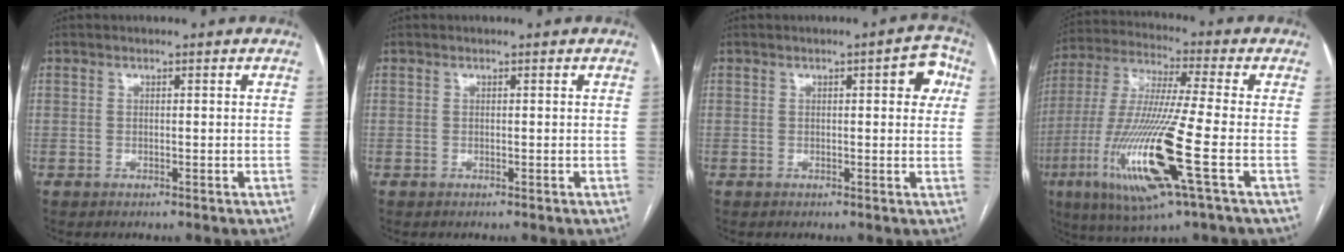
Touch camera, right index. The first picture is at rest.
{"total": 0.0}
{"total": 4.3, "force": [1.3, 1.4, 3.9], "torque": [-0.038, 0.009, 0.008]}
{"total": 18.3, "force": [-6.0, 0.4, 17.3], "torque": [-0.374, -0.031, -0.117]}